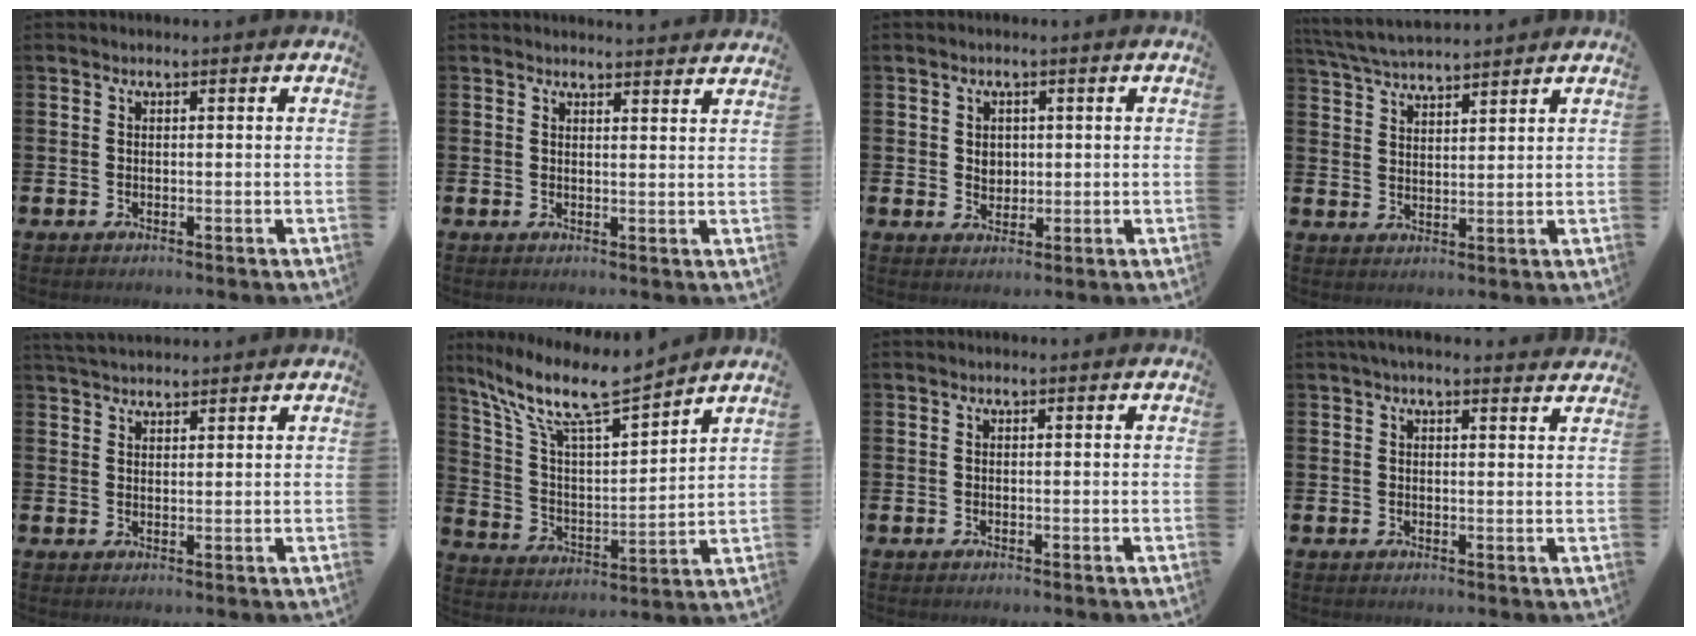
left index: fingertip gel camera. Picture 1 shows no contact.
{"total": 2.5, "force": [2.5, -0.2, -0.2], "torque": [0.013, -0.021, 0.043]}
{"total": 2.2, "force": [0.9, 1.8, 0.9], "torque": [-0.004, 0.002, 0.012]}
{"total": 5.0, "force": [4.9, 0.3, 1.0], "torque": [-0.041, -0.022, 0.090]}
{"total": 3.2, "force": [3.1, 0.6, 0.5], "torque": [-0.015, -0.010, 0.059]}
{"total": 10.6, "force": [8.9, 1.8, 5.4], "torque": [-0.150, -0.053, 0.150]}
{"total": 0.0}
{"total": 2.4, "force": [2.3, 0.2, 0.8], "torque": [-0.019, -0.005, 0.040]}